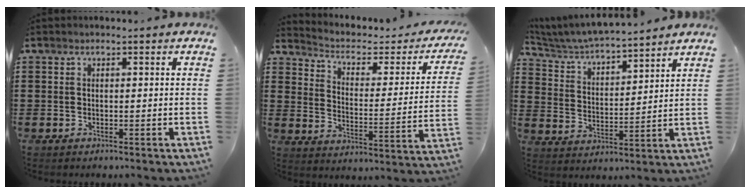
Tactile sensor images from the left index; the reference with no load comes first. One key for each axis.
{"total": 2.6, "fx": 1.5, "fy": 1.4, "fz": 1.5, "tx": -0.043, "ty": -0.014, "tz": 0.017}
{"total": 4.7, "fx": 4.5, "fy": 0.2, "fz": 1.2, "tx": -0.046, "ty": -0.034, "tz": 0.072}